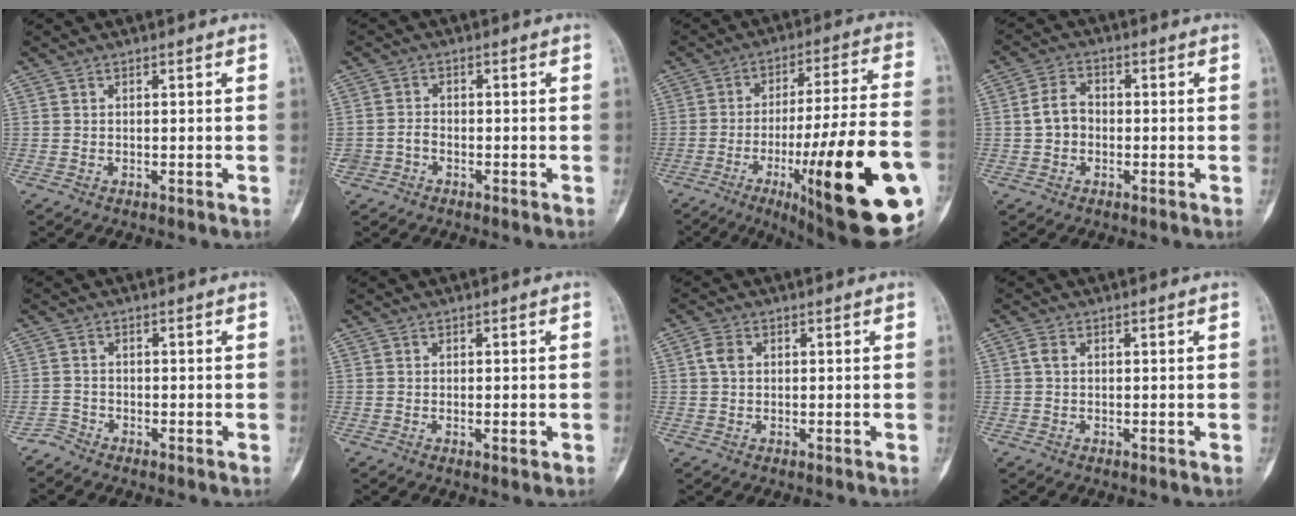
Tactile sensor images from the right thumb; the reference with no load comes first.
{"total": 2.4, "force": [-1.0, 1.9, 0.9], "torque": [-0.007, 0.012, -0.020]}
{"total": 30.3, "force": [-10.6, 5.9, 27.8], "torque": [-0.360, 0.023, -0.149]}
{"total": 4.8, "force": [-0.6, 3.7, 3.1], "torque": [-0.046, 0.018, -0.019]}
{"total": 1.8, "force": [-1.7, 0.2, -0.5], "torque": [0.018, -0.006, -0.040]}
{"total": 1.8, "force": [-0.4, 0.7, 1.6], "torque": [-0.025, -0.003, -0.003]}
{"total": 2.5, "force": [0.4, 1.8, 1.7], "torque": [-0.031, 0.006, 0.004]}
{"total": 1.2, "force": [0.1, 0.8, 0.9], "torque": [-0.015, 0.003, -0.001]}